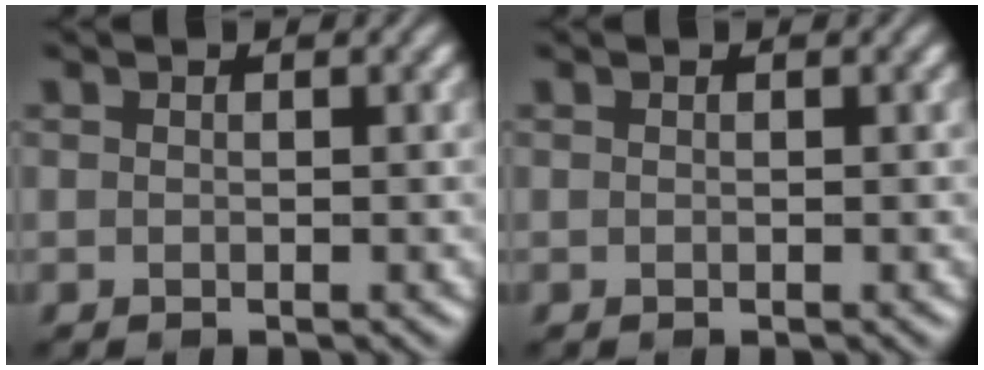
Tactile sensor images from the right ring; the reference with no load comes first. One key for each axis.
{"total": 0.0}